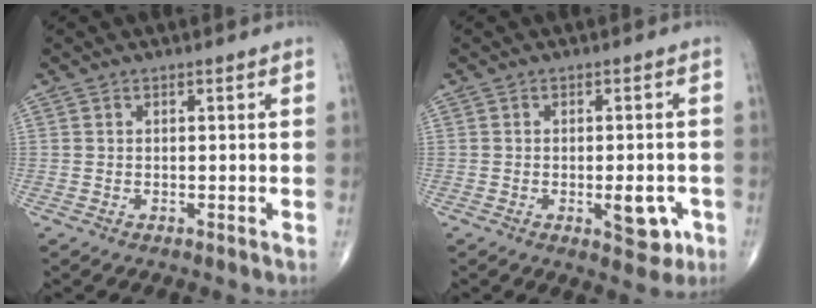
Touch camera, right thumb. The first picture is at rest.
{"total": 6.0, "force": [-1.9, 2.7, 5.0], "torque": [-0.045, 0.002, -0.019]}